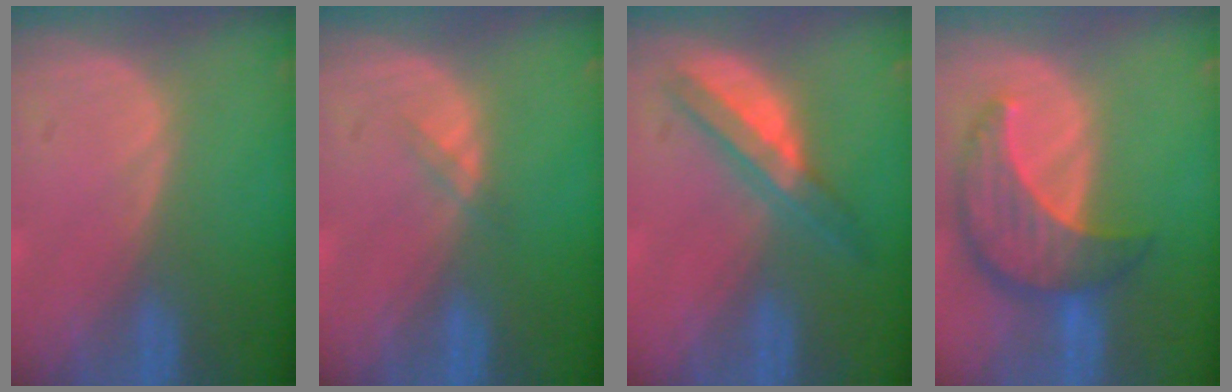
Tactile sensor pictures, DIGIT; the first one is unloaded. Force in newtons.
{"total": 1.0, "press": 1.0, "slide": 0.2}
{"total": 5.2, "press": 5.0, "slide": 1.5}
{"total": 8.4, "press": 7.6, "slide": 3.6}